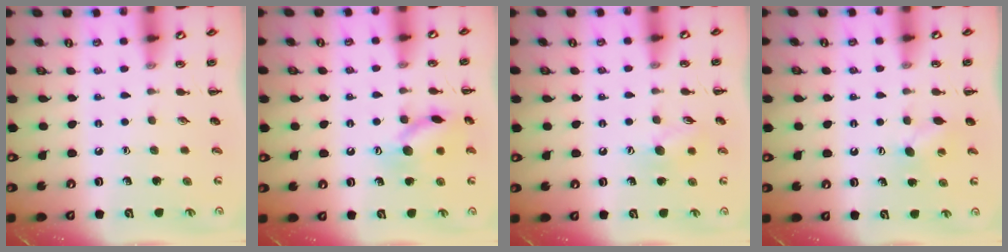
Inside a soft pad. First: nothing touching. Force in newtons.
{"total": 12.4, "press": 12.3, "slide": 0.9}
{"total": 7.3, "press": 7.2, "slide": 0.8}
{"total": 4.9, "press": 4.8, "slide": 1.0}